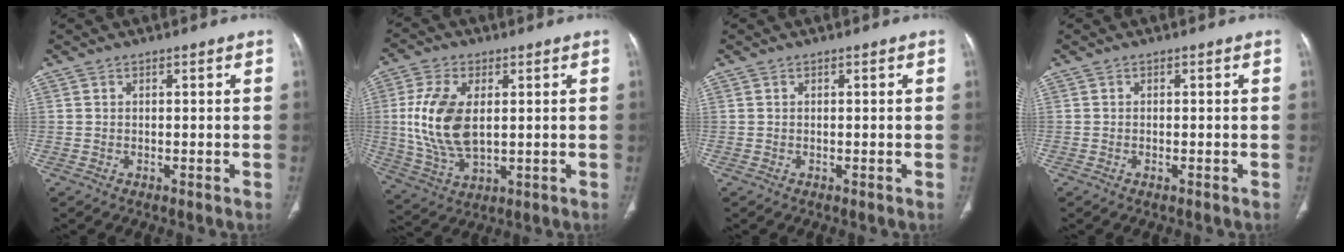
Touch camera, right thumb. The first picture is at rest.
{"total": 13.6, "force": [1.5, 7.5, 11.2], "torque": [-0.235, -0.009, 0.035]}
{"total": 0.0}
{"total": 0.6, "force": [-0.3, 0.2, 0.4], "torque": [-0.011, 0.003, -0.005]}